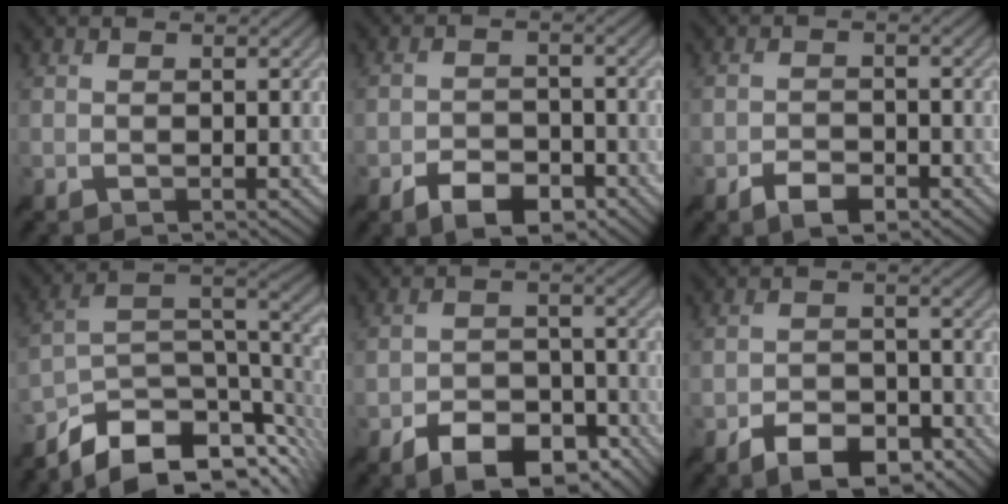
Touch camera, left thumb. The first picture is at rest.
{"total": 5.2, "force": [-3.0, 2.5, 3.3], "torque": [-0.058, 0.006, -0.054]}
{"total": 3.1, "force": [-1.7, 1.5, 2.2], "torque": [-0.041, 0.005, -0.032]}
{"total": 11.8, "force": [-7.6, 5.1, 7.5], "torque": [-0.156, 0.003, -0.120]}
{"total": 8.8, "force": [-5.5, 4.3, 5.3], "torque": [-0.087, 0.000, -0.097]}
{"total": 6.2, "force": [-3.7, 3.1, 3.8], "torque": [-0.063, 0.005, -0.068]}